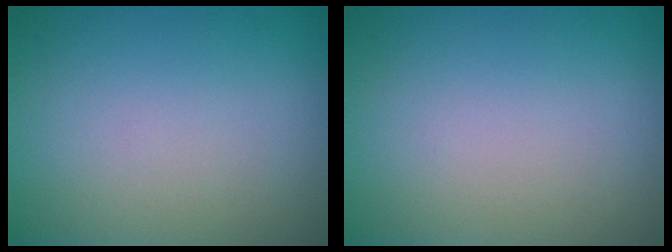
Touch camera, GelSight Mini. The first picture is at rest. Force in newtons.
{"total": 0.0}